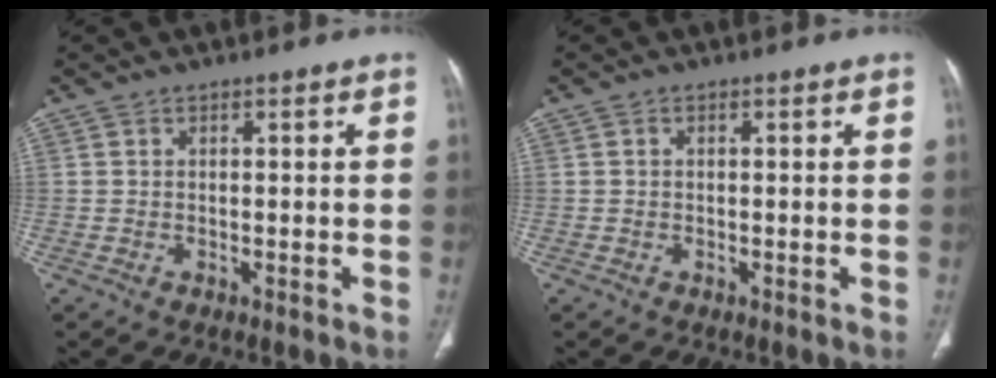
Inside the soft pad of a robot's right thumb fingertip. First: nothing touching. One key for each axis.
{"total": 0.0}